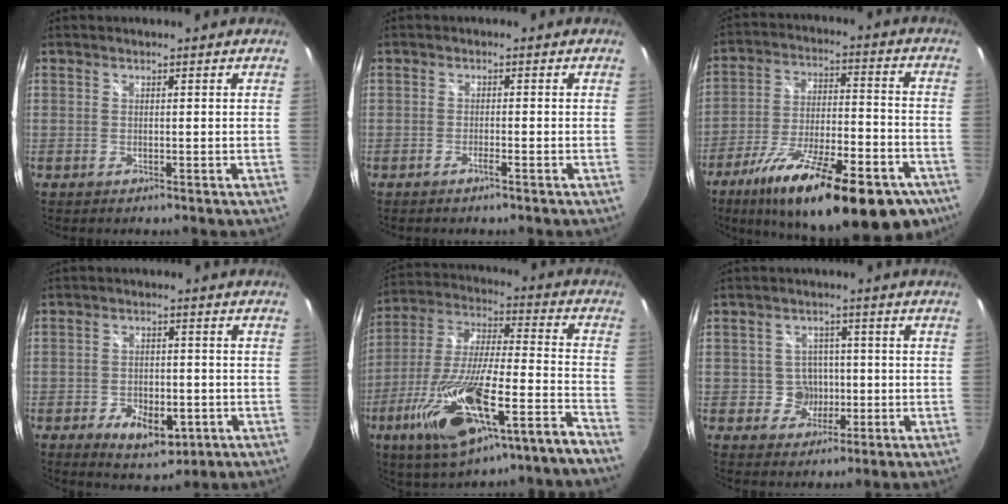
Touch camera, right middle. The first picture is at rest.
{"total": 1.2, "force": [-1.0, -0.1, 0.7], "torque": [-0.019, 0.002, -0.020]}
{"total": 26.9, "force": [-17.5, 8.4, 18.7], "torque": [-0.302, -0.037, -0.254]}
{"total": 8.5, "force": [-3.9, 4.9, 5.8], "torque": [-0.114, -0.006, -0.051]}
{"total": 22.3, "force": [-13.7, 3.3, 17.2], "torque": [-0.313, -0.042, -0.232]}
{"total": 4.7, "force": [-0.9, 4.5, 0.6], "torque": [-0.015, 0.015, -0.005]}